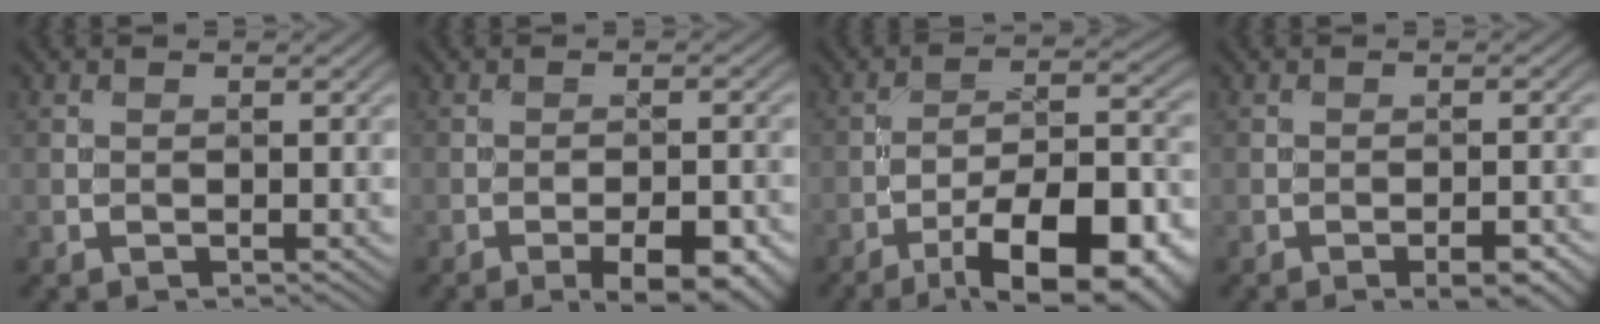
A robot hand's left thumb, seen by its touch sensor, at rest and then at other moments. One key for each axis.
{"total": 7.3, "fx": -4.3, "fy": 2.4, "fz": 5.5, "tx": -0.084, "ty": 0.004, "tz": -0.050}
{"total": 16.3, "fx": -9.5, "fy": 5.5, "fz": 12.0, "tx": -0.171, "ty": -0.006, "tz": -0.145}
{"total": 3.5, "fx": -2.1, "fy": 1.0, "fz": 2.6, "tx": -0.041, "ty": 0.009, "tz": -0.027}